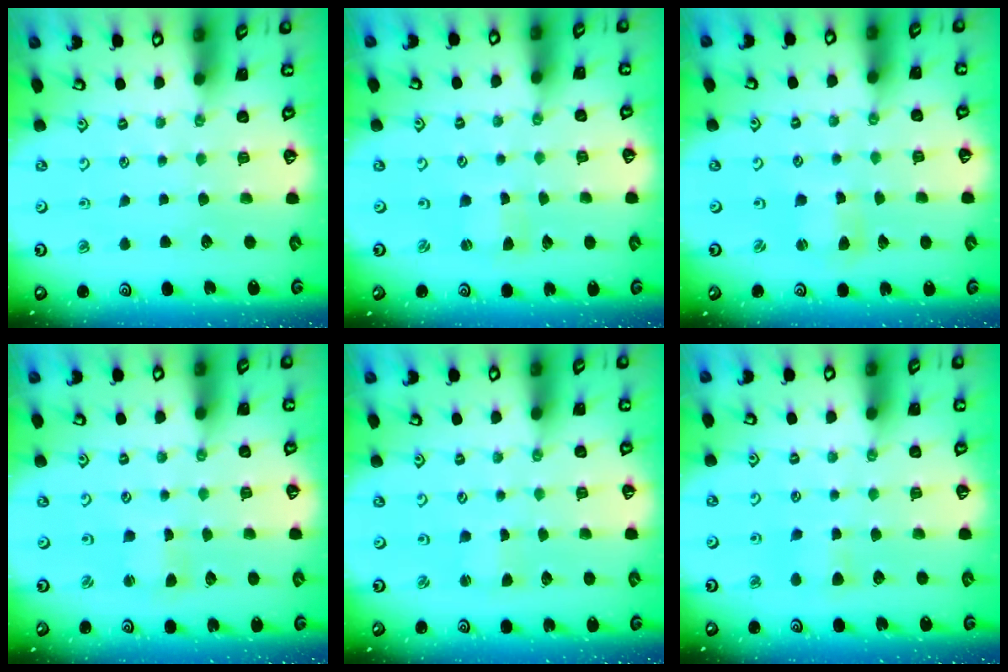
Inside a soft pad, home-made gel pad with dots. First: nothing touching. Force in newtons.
{"total": 0.7, "press": 0.7, "slide": 0.1}
{"total": 2.3, "press": 2.3, "slide": 0.3}
{"total": 0.9, "press": 0.9, "slide": 0.3}
{"total": 0.8, "press": 0.8, "slide": 0.0}
{"total": 4.5, "press": 4.4, "slide": 0.8}